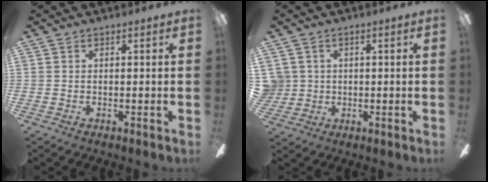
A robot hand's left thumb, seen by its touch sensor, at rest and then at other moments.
{"total": 4.4, "force": [0.9, 4.3, 0.4], "torque": [-0.021, 0.006, 0.017]}